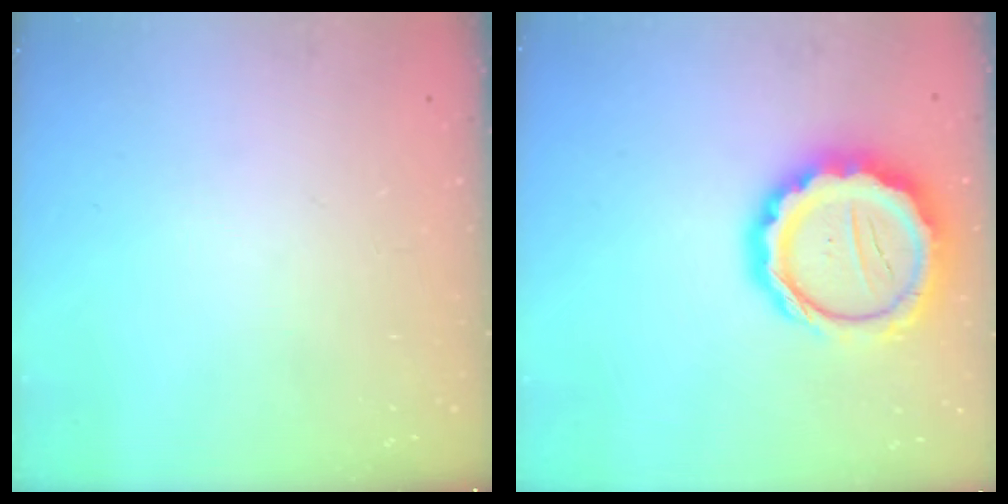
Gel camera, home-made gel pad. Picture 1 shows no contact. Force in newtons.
{"total": 17.0, "press": 16.6, "slide": 3.5}